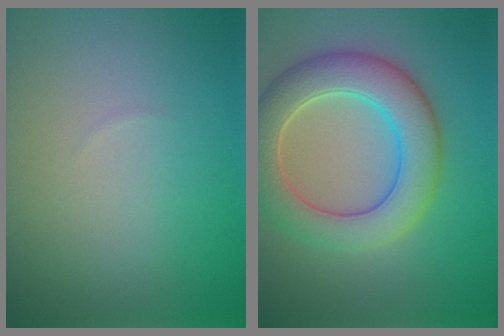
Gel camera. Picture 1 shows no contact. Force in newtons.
{"total": 7.3, "press": 7.3, "slide": 0.7}